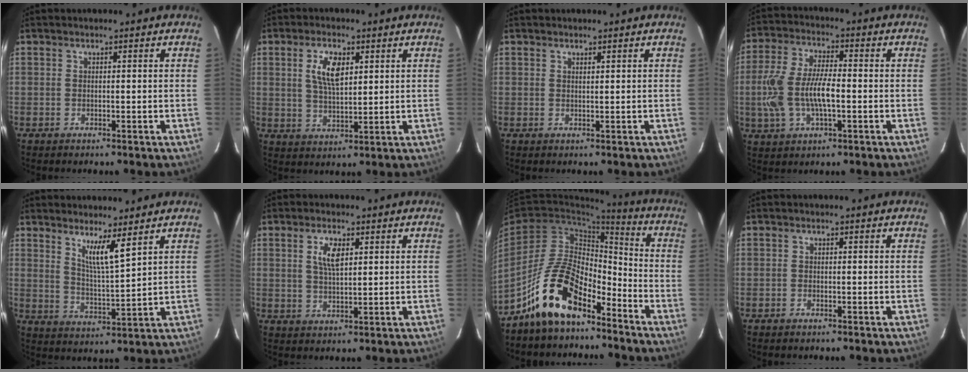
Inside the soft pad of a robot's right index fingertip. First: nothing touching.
{"total": 7.0, "force": [2.5, 3.2, 5.7], "torque": [-0.106, 0.006, 0.049]}
{"total": 0.6, "force": [0.6, 0.1, 0.3], "torque": [-0.005, -0.001, 0.010]}
{"total": 12.2, "force": [-1.8, 5.1, 11.0], "torque": [-0.234, 0.003, -0.033]}
{"total": 6.6, "force": [4.5, 0.2, 4.8], "torque": [-0.085, -0.012, 0.080]}
{"total": 4.7, "force": [1.7, 2.0, 3.9], "torque": [-0.073, 0.004, 0.033]}
{"total": 14.8, "force": [-10.3, 6.6, 8.4], "torque": [-0.163, 0.026, -0.184]}
{"total": 0.6, "force": [-0.5, 0.3, 0.1], "torque": [-0.003, 0.001, -0.011]}